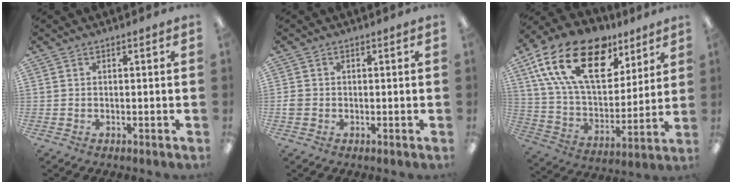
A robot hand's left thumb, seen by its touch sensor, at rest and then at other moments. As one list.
[{"total": 1.9, "force": [-0.3, 1.8, 0.7], "torque": [-0.011, 0.005, -0.007]}, {"total": 24.0, "force": [12.8, 13.2, 15.5], "torque": [-0.302, -0.054, 0.224]}]